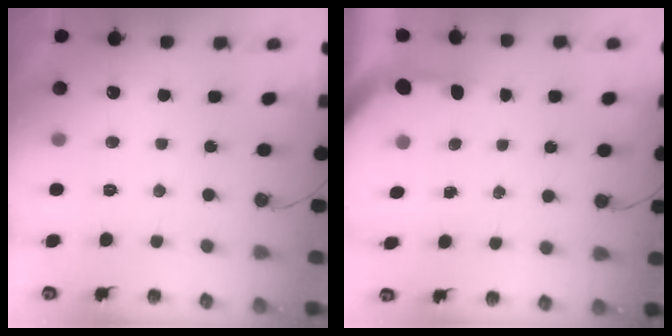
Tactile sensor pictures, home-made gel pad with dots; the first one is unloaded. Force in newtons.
{"total": 3.1, "press": 3.1, "slide": 0.2}